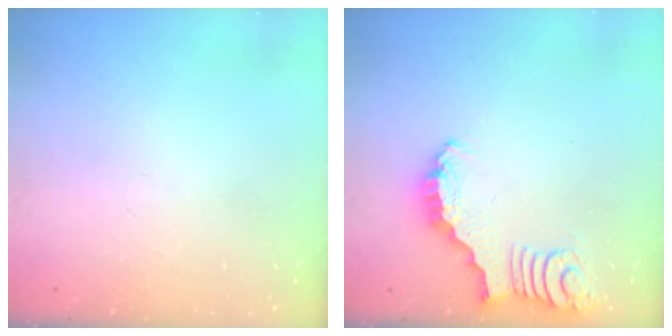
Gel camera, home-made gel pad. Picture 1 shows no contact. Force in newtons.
{"total": 2.2, "press": 2.2, "slide": 0.0}